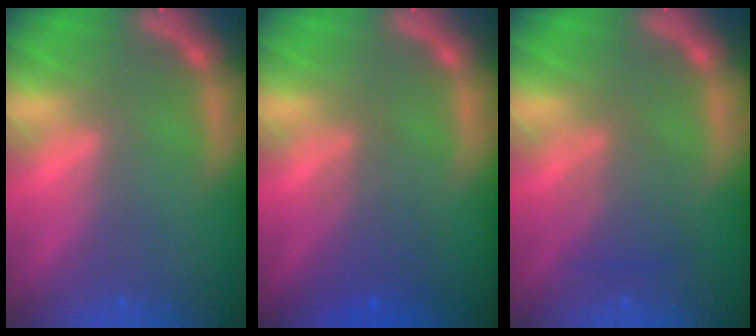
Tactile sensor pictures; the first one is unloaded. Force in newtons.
{"total": 3.0}
{"total": 3.0}